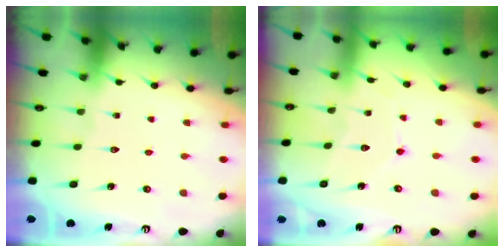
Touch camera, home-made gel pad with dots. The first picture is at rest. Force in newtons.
{"total": 5.2, "press": 5.2, "slide": 0.7}